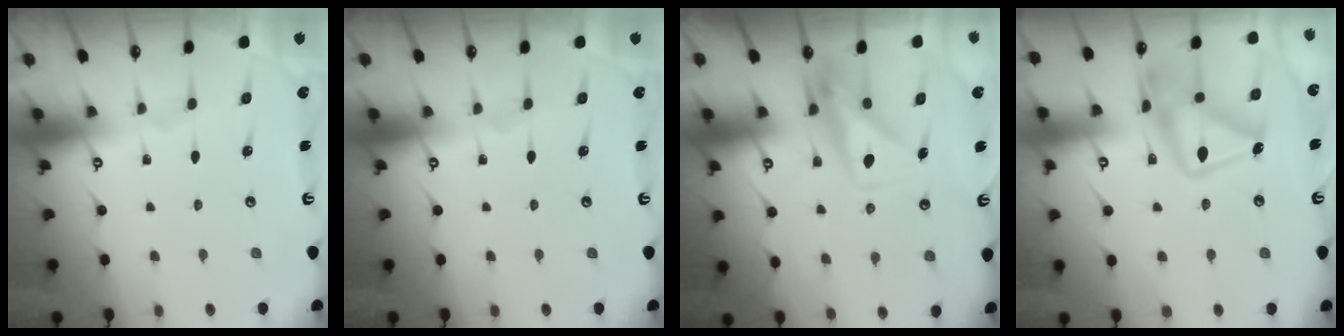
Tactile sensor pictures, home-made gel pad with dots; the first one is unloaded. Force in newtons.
{"total": 0.0}
{"total": 9.0, "press": 9.0, "slide": 0.6}
{"total": 16.1, "press": 16.0, "slide": 0.7}